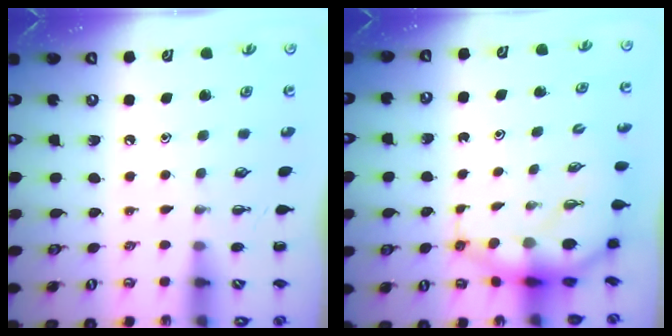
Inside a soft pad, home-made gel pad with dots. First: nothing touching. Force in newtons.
{"total": 7.5, "press": 7.2, "slide": 1.9}